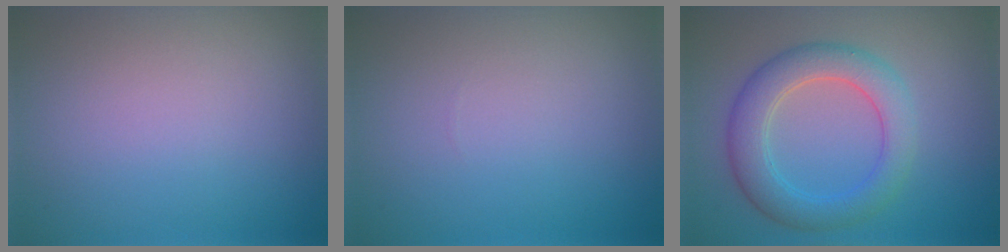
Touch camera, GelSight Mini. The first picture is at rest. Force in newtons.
{"total": 0.0}
{"total": 4.9, "press": 4.9, "slide": 0.4}